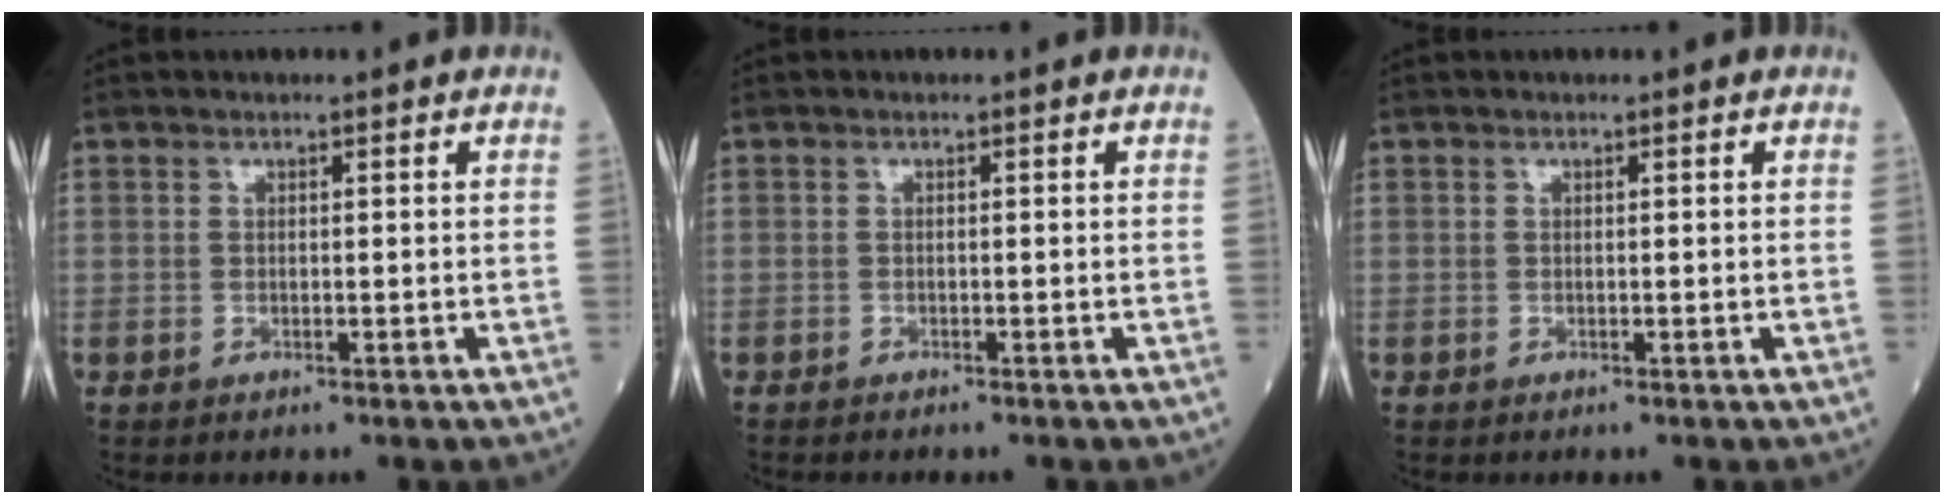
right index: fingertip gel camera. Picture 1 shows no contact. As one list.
[{"total": 0.7, "force": [-0.7, 0.1, 0.2], "torque": [-0.004, -0.001, -0.011]}, {"total": 0.0}]